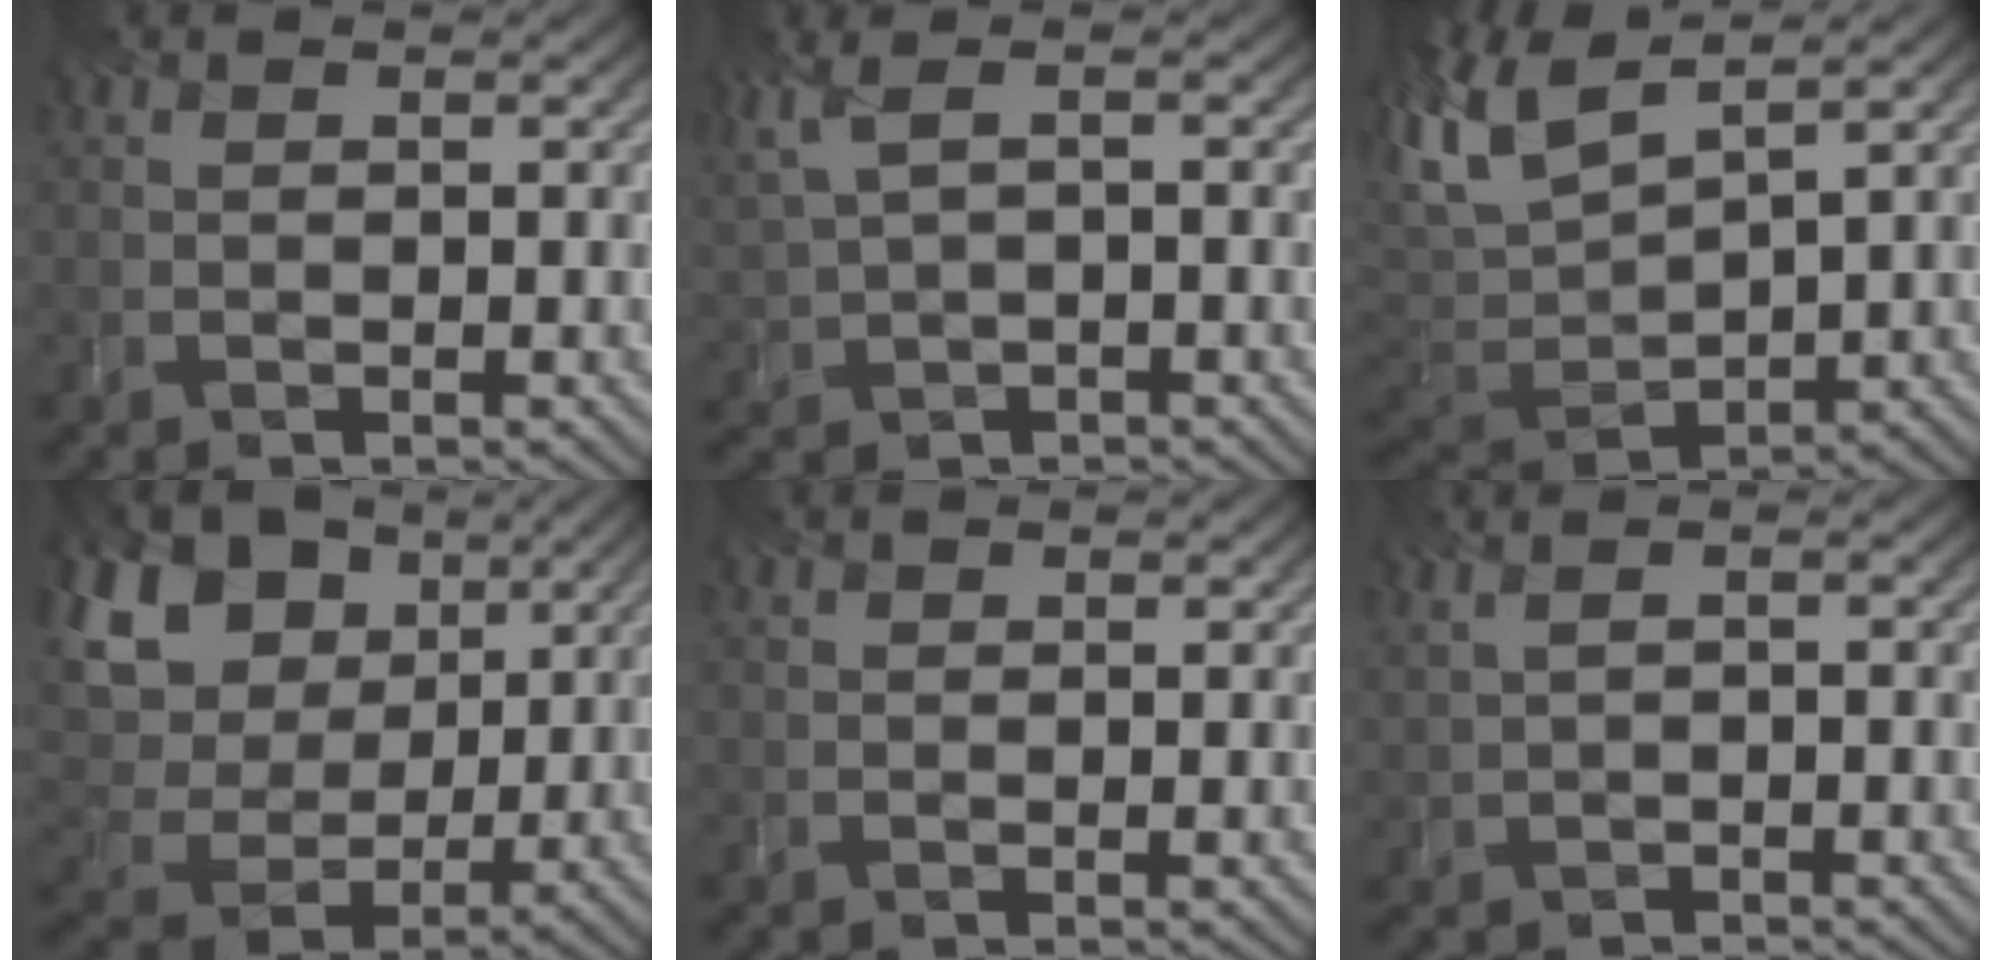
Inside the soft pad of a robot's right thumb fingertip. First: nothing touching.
{"total": 4.2, "force": [1.9, 1.8, 3.2], "torque": [-0.103, 0.009, 0.059]}
{"total": 7.6, "force": [3.2, 3.2, 6.1], "torque": [-0.158, 0.009, 0.076]}
{"total": 13.7, "force": [5.2, 11.0, 6.2], "torque": [-0.195, 0.044, 0.120]}
{"total": 0.6, "force": [0.5, 0.0, -0.3], "torque": [0.005, 0.003, 0.016]}
{"total": 1.4, "force": [0.7, 0.5, 1.0], "torque": [-0.023, 0.008, 0.014]}